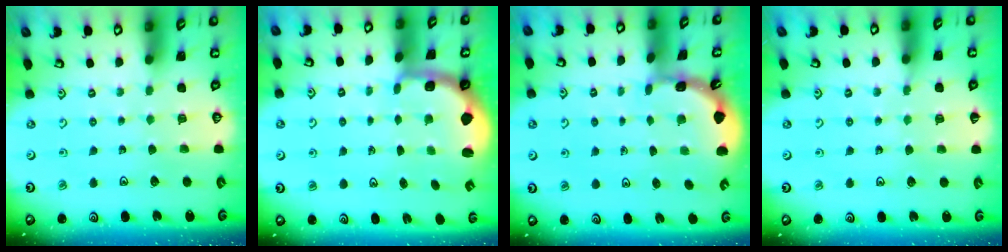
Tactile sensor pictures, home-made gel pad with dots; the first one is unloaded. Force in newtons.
{"total": 1.7, "press": 1.3, "slide": 1.0}
{"total": 1.7, "press": 1.7, "slide": 0.1}
{"total": 5.0, "press": 5.0, "slide": 0.8}